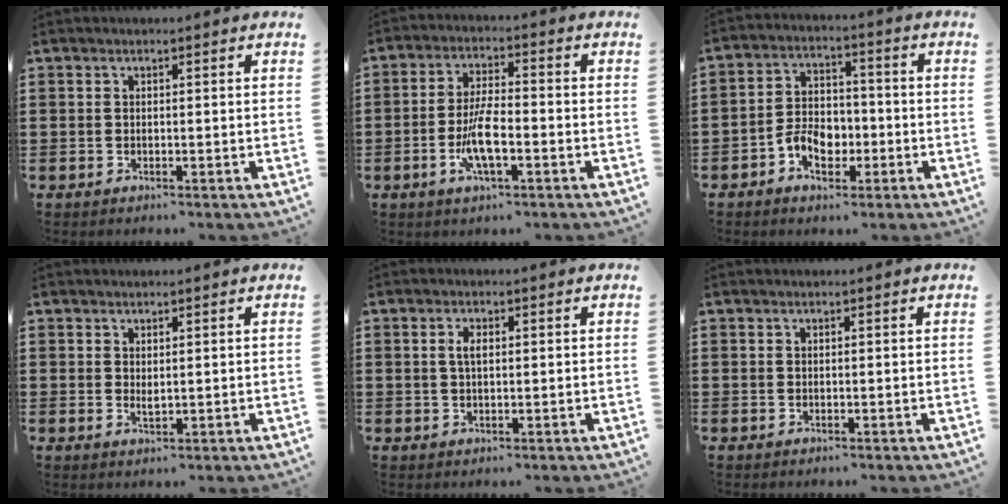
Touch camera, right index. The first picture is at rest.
{"total": 7.3, "force": [-2.4, 1.9, 6.7], "torque": [-0.144, -0.013, -0.047]}
{"total": 6.0, "force": [-2.5, 4.1, 3.6], "torque": [-0.065, 0.004, -0.047]}
{"total": 1.2, "force": [0.8, 0.4, 0.9], "torque": [-0.017, 0.001, 0.014]}
{"total": 2.1, "force": [0.4, 0.9, 1.9], "torque": [-0.039, 0.006, 0.004]}
{"total": 0.0}